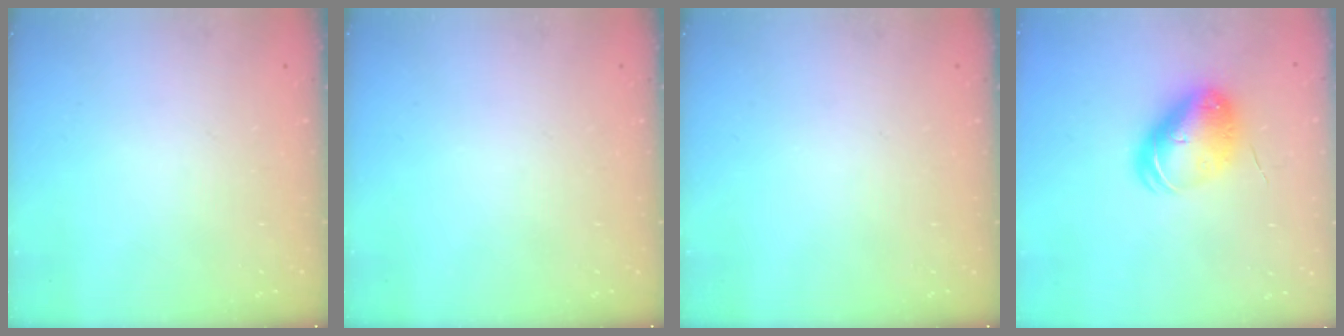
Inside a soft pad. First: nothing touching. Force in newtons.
{"total": 0.0}
{"total": 0.0}
{"total": 9.6, "press": 9.4, "slide": 1.8}